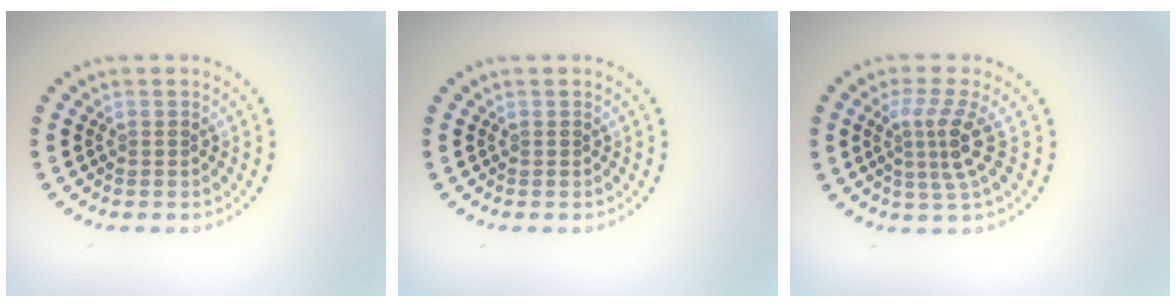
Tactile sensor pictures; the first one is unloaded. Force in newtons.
{"total": 0.0}
{"total": 3.4, "press": 2.4, "slide": 2.5}